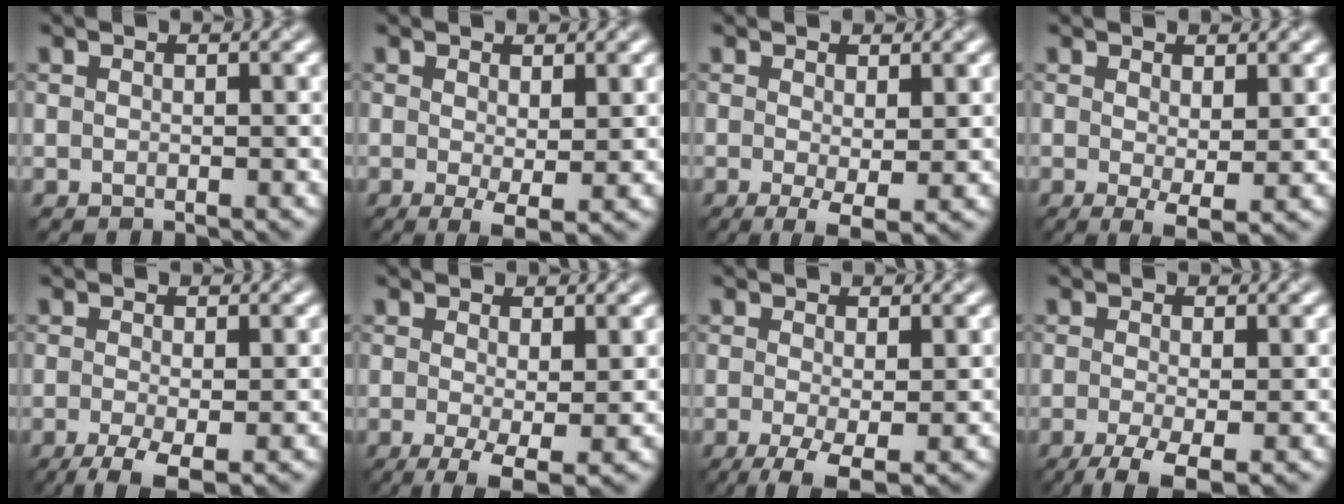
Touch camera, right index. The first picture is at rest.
{"total": 2.6, "force": [-0.2, 0.6, 2.5], "torque": [-0.046, -0.012, -0.001]}
{"total": 3.0, "force": [-0.5, 0.7, 2.9], "torque": [-0.055, -0.012, -0.006]}
{"total": 2.5, "force": [0.1, 0.6, 2.4], "torque": [-0.043, -0.012, 0.005]}
{"total": 4.5, "force": [-2.2, 1.4, 3.7], "torque": [-0.075, -0.007, -0.039]}
{"total": 4.7, "force": [-1.3, 1.4, 4.4], "torque": [-0.085, -0.012, -0.023]}
{"total": 4.5, "force": [-1.7, 1.4, 4.0], "torque": [-0.081, -0.007, -0.032]}
{"total": 4.7, "force": [-2.3, 1.4, 3.8], "torque": [-0.076, -0.007, -0.042]}